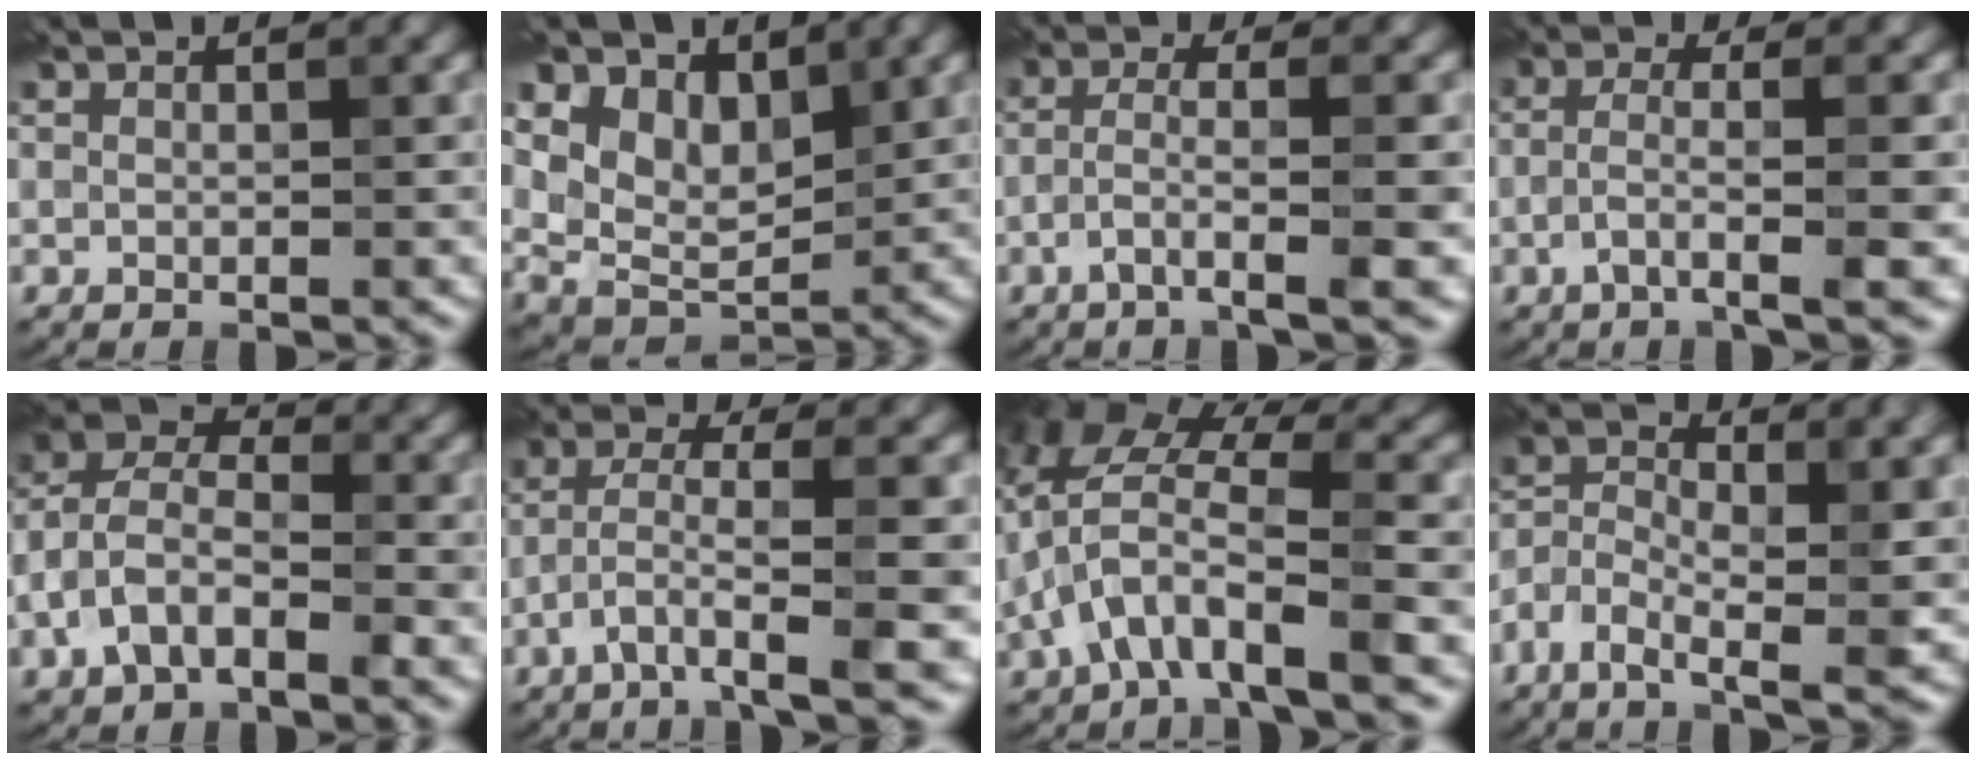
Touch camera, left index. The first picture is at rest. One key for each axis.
{"total": 5.3, "fx": 2.9, "fy": 3.3, "fz": 3.0, "tx": -0.057, "ty": -0.003, "tz": 0.044}
{"total": 4.4, "fx": -1.7, "fy": 0.5, "fz": 4.0, "tx": -0.076, "ty": 0.008, "tz": -0.042}
{"total": 4.3, "fx": -1.3, "fy": 0.6, "fz": 4.0, "tx": -0.076, "ty": 0.008, "tz": -0.032}
{"total": 6.9, "fx": -2.5, "fy": 4.0, "fz": 5.0, "tx": -0.104, "ty": 0.015, "tz": -0.060}
{"total": 5.6, "fx": -1.9, "fy": 0.8, "fz": 5.1, "tx": -0.100, "ty": 0.009, "tz": -0.041}
{"total": 8.4, "fx": -1.6, "fy": 3.6, "fz": 7.4, "tx": -0.144, "ty": 0.018, "tz": -0.038}
{"total": 7.2, "fx": -2.8, "fy": 2.6, "fz": 6.2, "tx": -0.120, "ty": -0.004, "tz": -0.060}